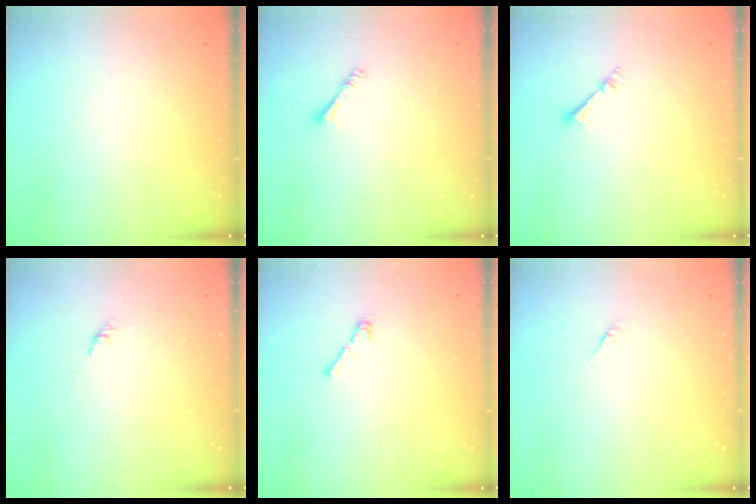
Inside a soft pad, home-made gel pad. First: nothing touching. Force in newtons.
{"total": 3.2, "press": 3.2, "slide": 0.6}
{"total": 2.6, "press": 2.6, "slide": 0.3}
{"total": 3.0, "press": 2.9, "slide": 0.7}
{"total": 0.6, "press": 0.4, "slide": 0.4}
{"total": 1.2, "press": 1.2, "slide": 0.3}